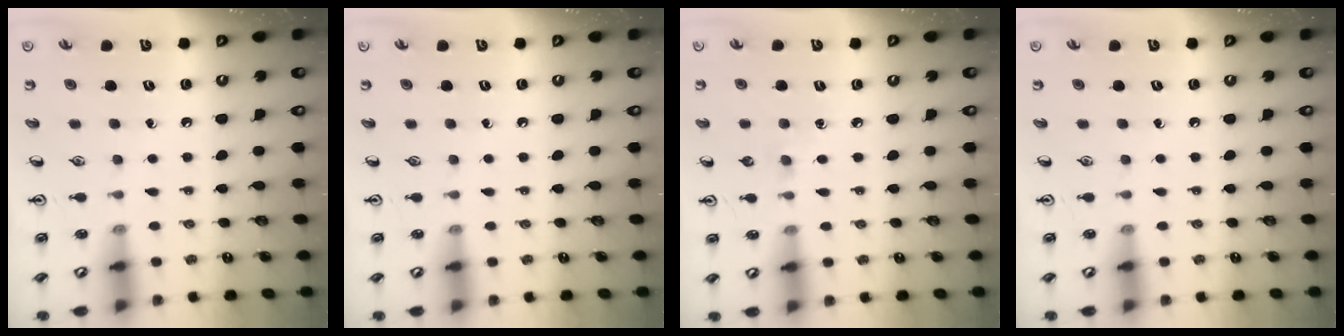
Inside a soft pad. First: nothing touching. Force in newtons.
{"total": 0.0}
{"total": 4.5, "press": 4.4, "slide": 0.7}
{"total": 0.0}